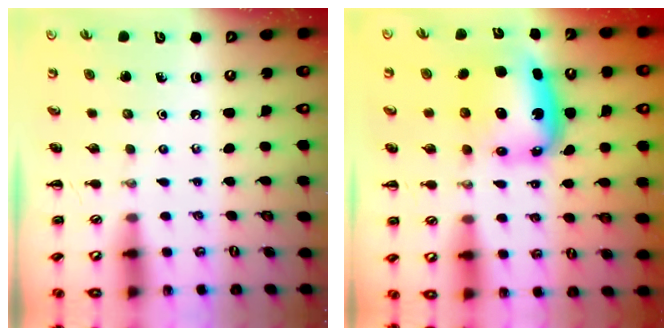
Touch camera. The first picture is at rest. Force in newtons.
{"total": 7.1, "press": 6.8, "slide": 2.1}